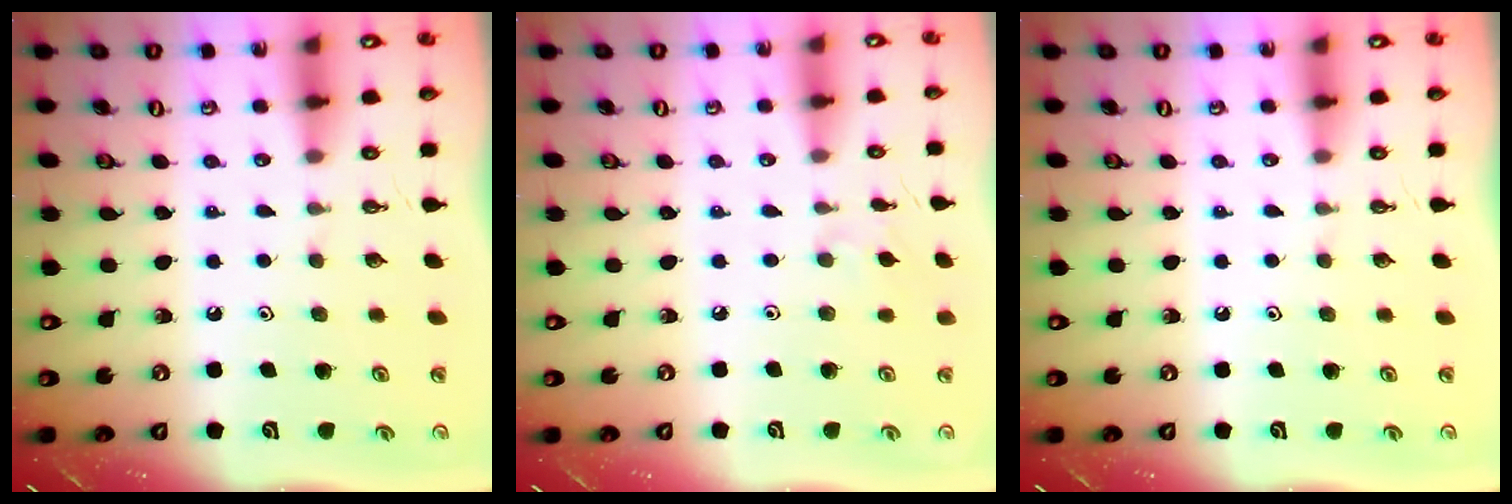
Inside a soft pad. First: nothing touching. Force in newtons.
{"total": 2.4, "press": 2.4, "slide": 0.6}
{"total": 0.0}